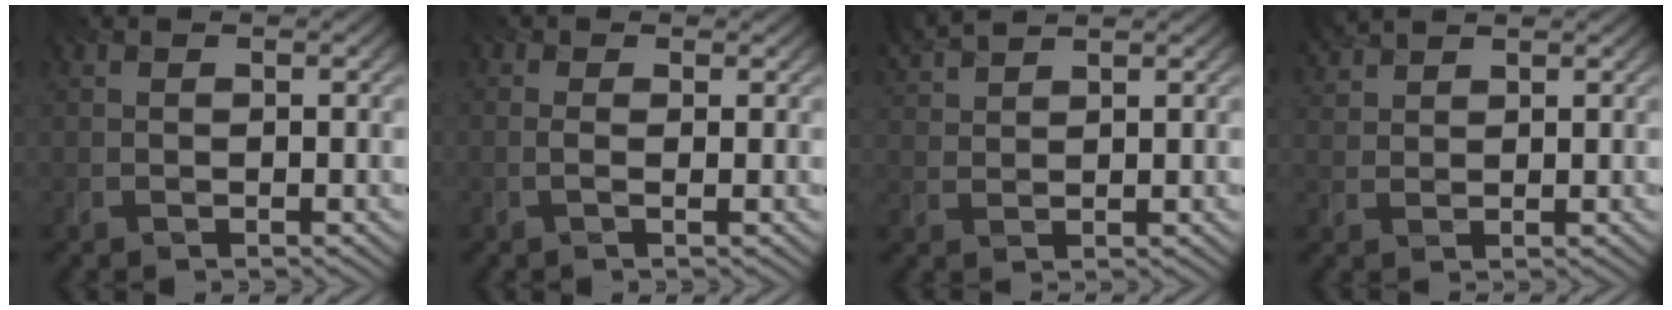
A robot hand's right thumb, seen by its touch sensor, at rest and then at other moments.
{"total": 0.7, "force": [0.0, 0.2, 0.7], "torque": [-0.018, -0.001, -0.003]}
{"total": 3.5, "force": [3.2, 0.6, 1.3], "torque": [-0.037, 0.017, 0.068]}
{"total": 2.7, "force": [2.6, 0.7, 0.6], "torque": [-0.021, 0.013, 0.059]}